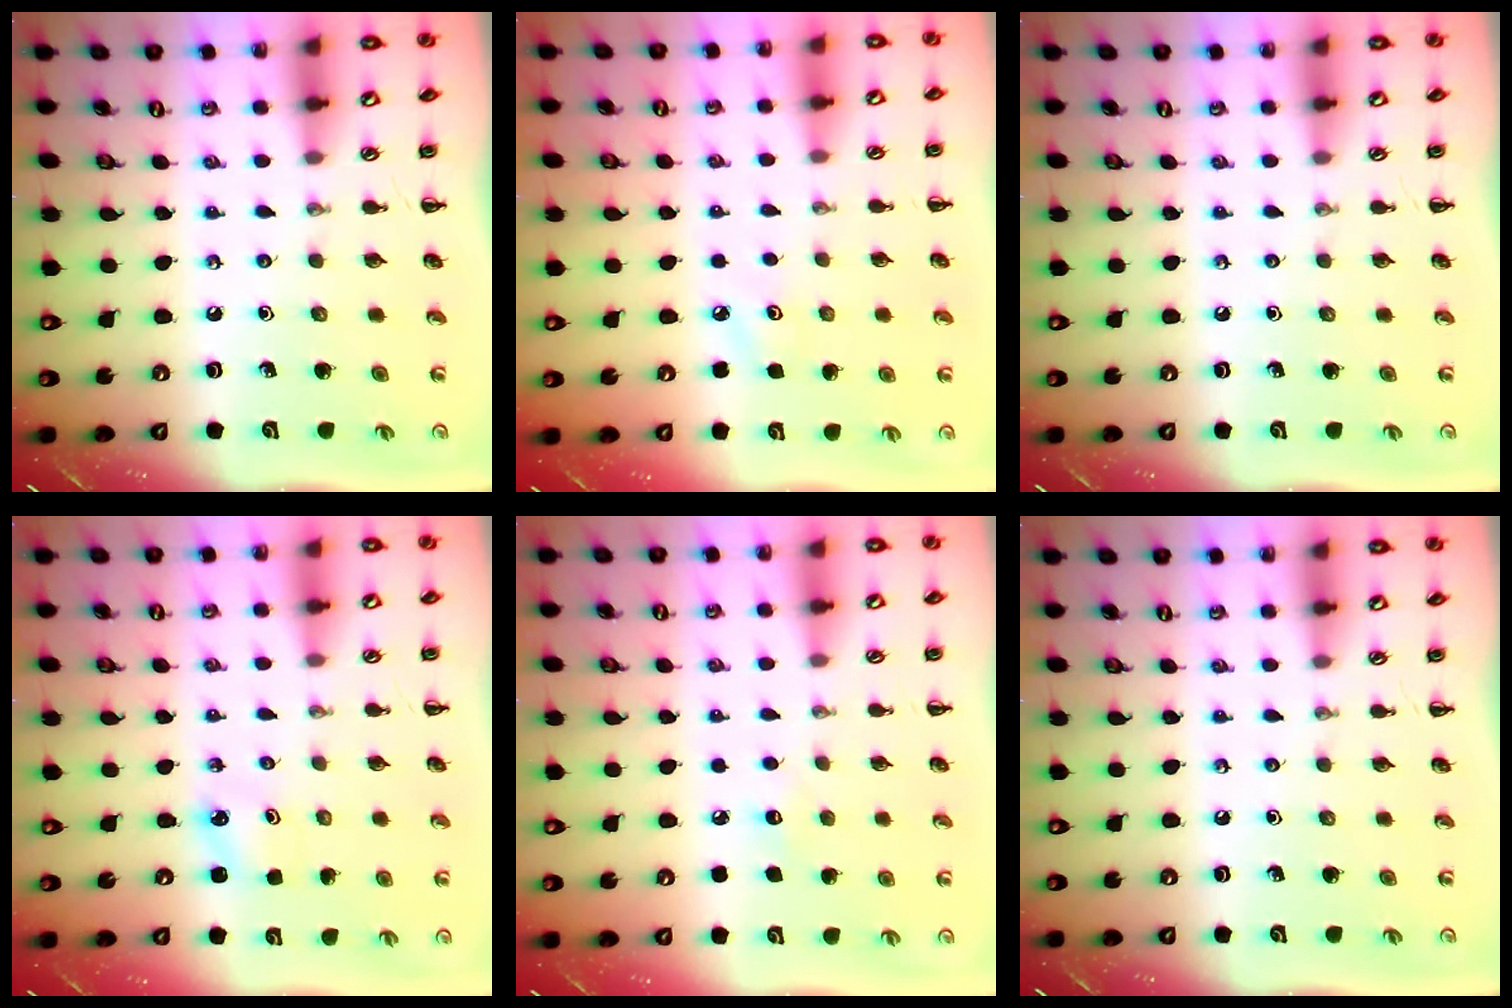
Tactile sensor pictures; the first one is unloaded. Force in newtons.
{"total": 3.1, "press": 2.9, "slide": 0.9}
{"total": 0.0}
{"total": 1.8, "press": 1.7, "slide": 0.5}
{"total": 5.2, "press": 5.0, "slide": 1.3}
{"total": 0.0}